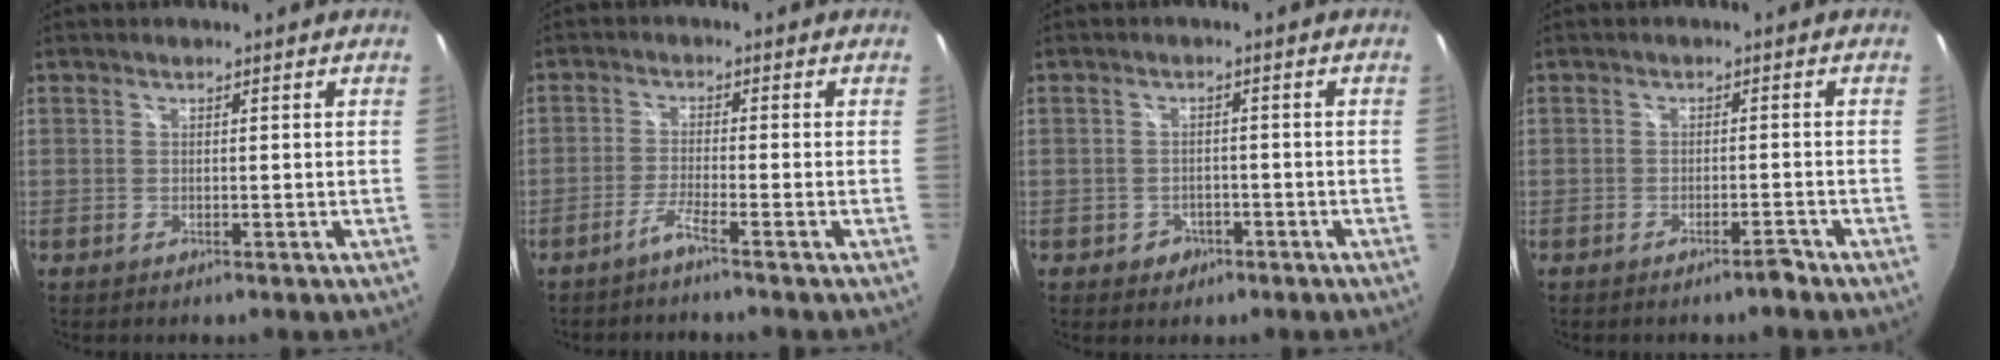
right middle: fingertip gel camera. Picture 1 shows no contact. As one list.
[{"total": 2.5, "force": [-2.0, -0.7, 1.3], "torque": [-0.042, -0.001, -0.042]}, {"total": 3.1, "force": [-1.3, 2.7, 0.7], "torque": [-0.022, 0.004, -0.016]}, {"total": 1.7, "force": [-1.4, 0.0, 0.8], "torque": [-0.019, 0.002, -0.021]}]